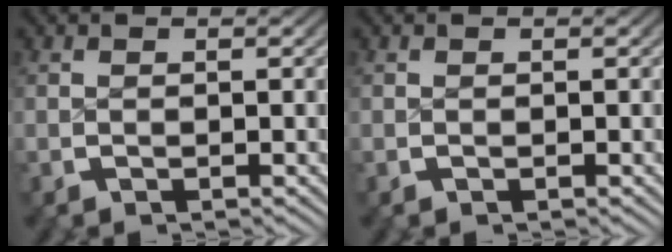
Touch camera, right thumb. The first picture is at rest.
{"total": 0.0}